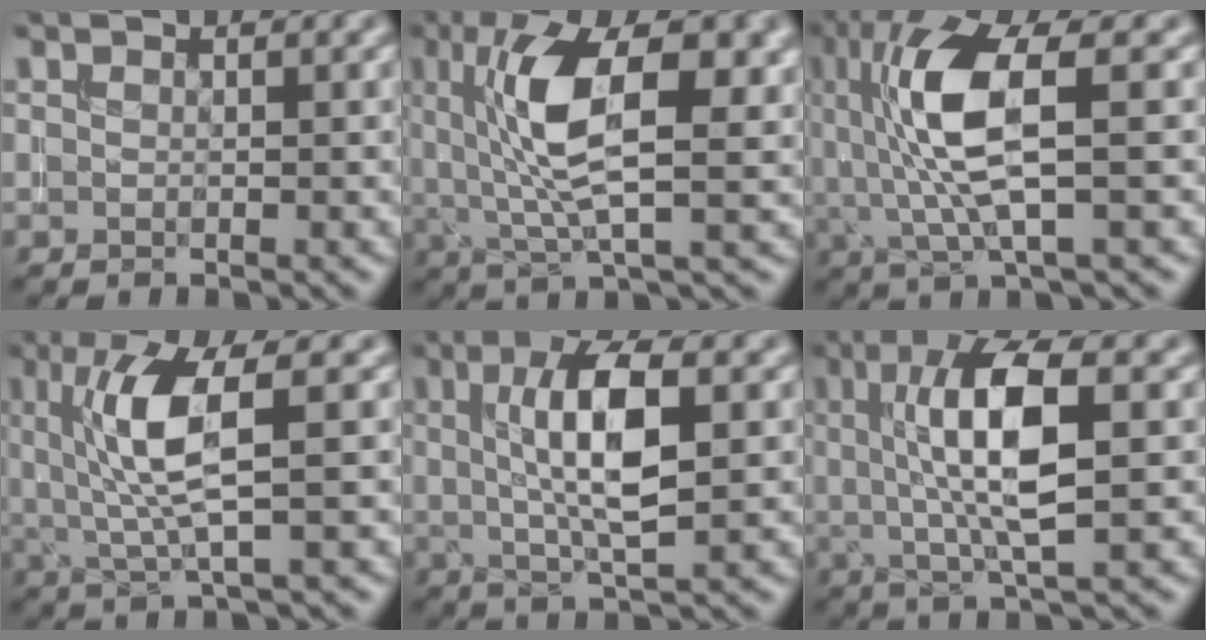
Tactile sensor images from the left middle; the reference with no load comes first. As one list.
[{"total": 9.7, "force": [2.0, 3.4, 8.9], "torque": [-0.157, 0.005, 0.036]}, {"total": 8.1, "force": [1.1, 2.1, 7.8], "torque": [-0.165, 0.000, 0.027]}, {"total": 6.1, "force": [1.1, 1.1, 5.9], "torque": [-0.126, -0.001, 0.027]}, {"total": 7.2, "force": [1.1, 2.2, 6.8], "torque": [-0.115, 0.006, 0.019]}, {"total": 8.4, "force": [1.3, 2.4, 7.9], "torque": [-0.139, 0.003, 0.025]}]